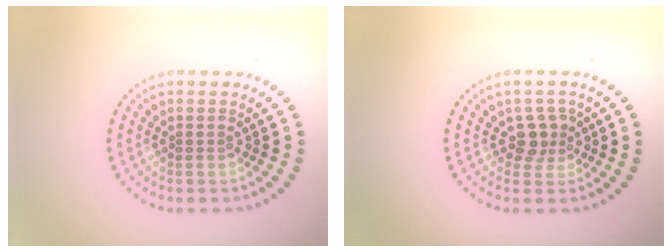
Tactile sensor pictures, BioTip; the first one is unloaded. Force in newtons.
{"total": 2.2, "press": 1.8, "slide": 1.3}